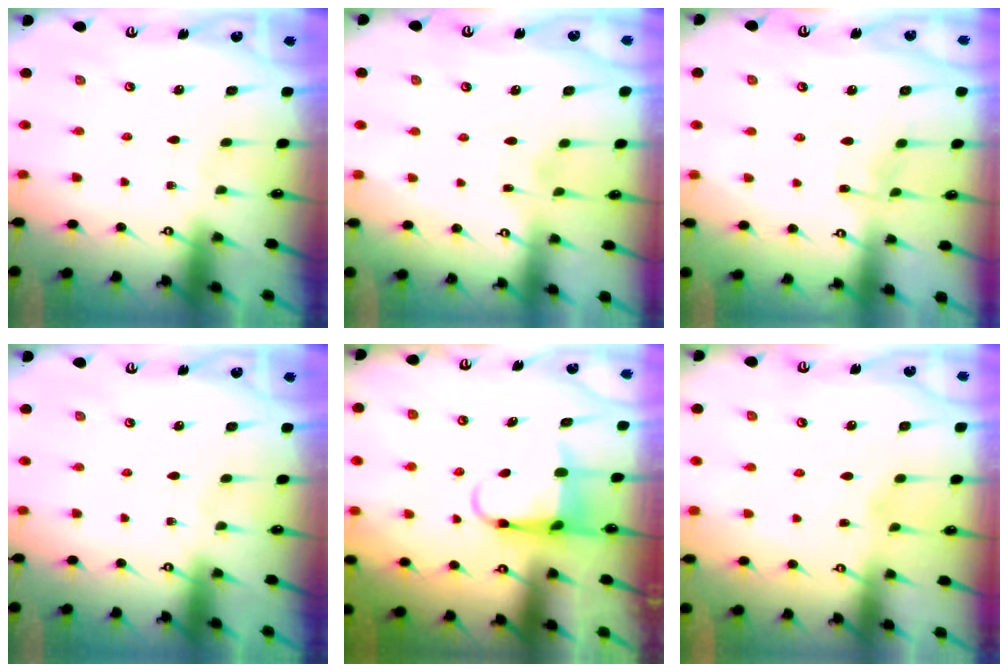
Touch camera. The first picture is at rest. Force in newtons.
{"total": 2.8, "press": 2.8, "slide": 0.4}
{"total": 5.3, "press": 5.3, "slide": 0.5}
{"total": 0.0}
{"total": 4.9, "press": 4.9, "slide": 0.2}
{"total": 2.2, "press": 2.2, "slide": 0.3}